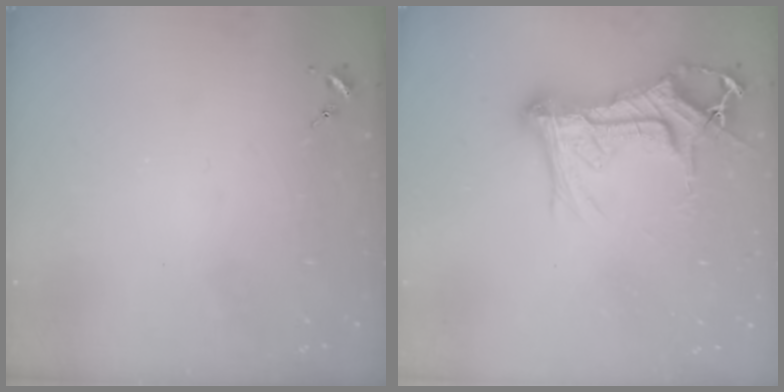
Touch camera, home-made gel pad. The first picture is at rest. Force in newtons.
{"total": 19.0, "press": 18.9, "slide": 1.8}